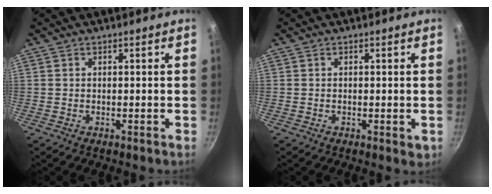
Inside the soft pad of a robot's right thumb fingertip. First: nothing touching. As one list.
[{"total": 1.4, "force": [-0.1, 0.8, 1.1], "torque": [-0.013, -0.002, -0.002]}]